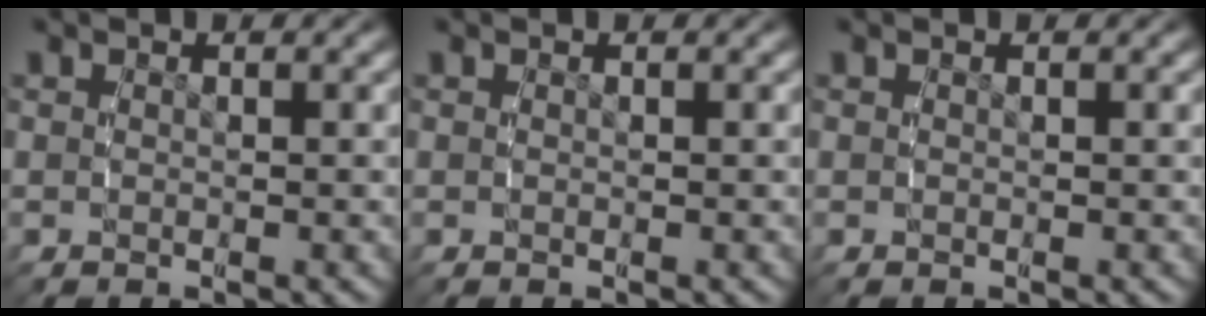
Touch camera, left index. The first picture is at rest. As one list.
[{"total": 0.0}, {"total": 0.0}]